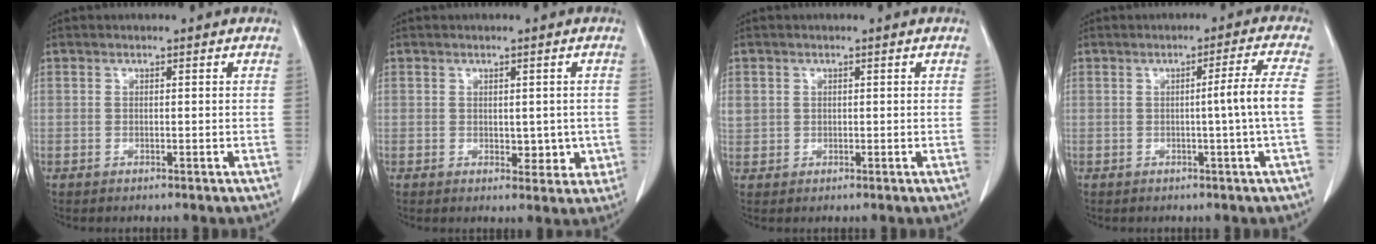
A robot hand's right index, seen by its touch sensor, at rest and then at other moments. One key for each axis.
{"total": 3.6, "fx": -0.2, "fy": 2.2, "fz": 2.9, "tx": -0.025, "ty": -0.002, "tz": 0.005}
{"total": 2.5, "fx": 0.7, "fy": 2.3, "fz": 0.7, "tx": -0.023, "ty": 0.013, "tz": 0.021}
{"total": 5.1, "fx": -0.6, "fy": -1.6, "fz": 4.8, "tx": -0.066, "ty": 0.001, "tz": -0.008}